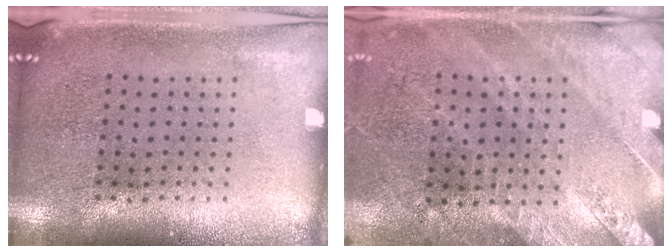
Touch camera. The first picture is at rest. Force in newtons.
{"total": 2.4, "press": 2.4, "slide": 0.6}